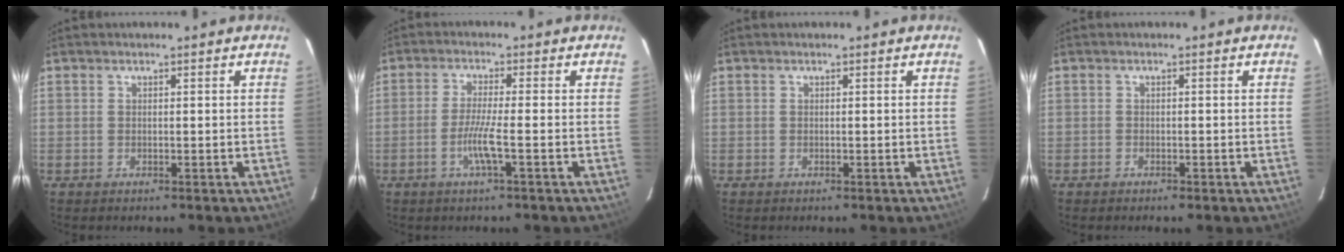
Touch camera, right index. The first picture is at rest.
{"total": 4.7, "force": [-2.0, -0.5, 4.3], "torque": [-0.089, -0.006, -0.040]}
{"total": 0.0}
{"total": 0.9, "force": [-0.7, 0.4, 0.2], "torque": [-0.010, 0.001, -0.011]}